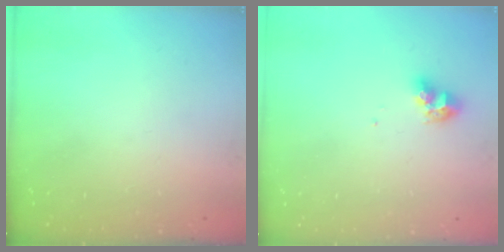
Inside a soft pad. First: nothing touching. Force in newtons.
{"total": 8.1, "press": 8.1, "slide": 0.8}